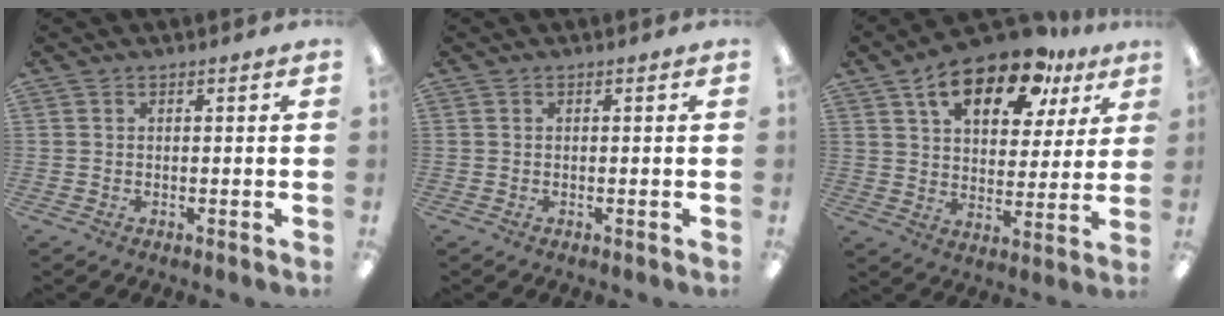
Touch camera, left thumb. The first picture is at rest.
{"total": 0.0}
{"total": 16.9, "force": [10.5, 8.4, 10.2], "torque": [-0.155, -0.048, 0.179]}